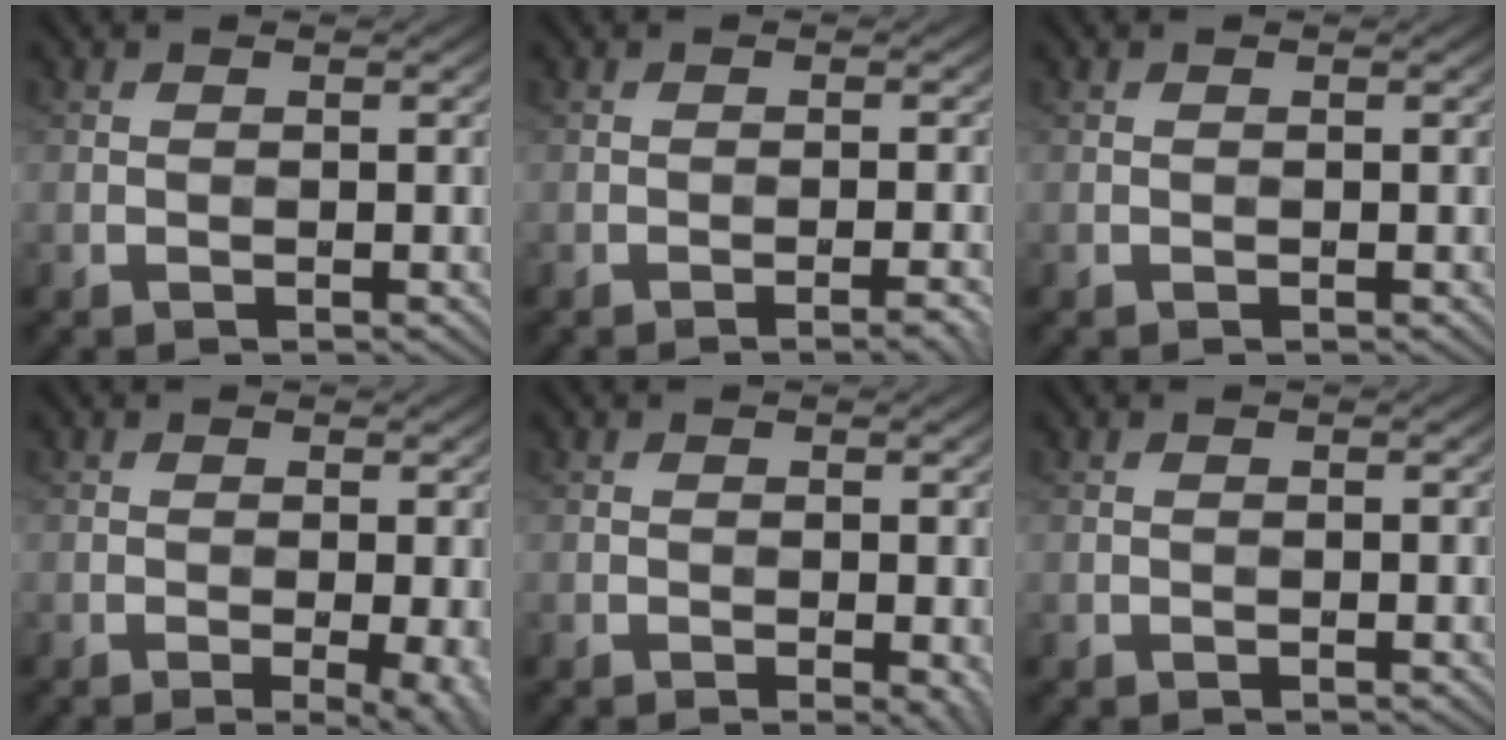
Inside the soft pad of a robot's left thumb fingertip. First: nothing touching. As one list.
[{"total": 2.2, "force": [-1.1, 0.4, 1.8], "torque": [-0.022, 0.006, -0.020]}, {"total": 0.0}, {"total": 3.1, "force": [-0.7, 0.6, 2.9], "torque": [-0.046, -0.006, -0.010]}, {"total": 1.6, "force": [-0.4, 0.5, 1.5], "torque": [-0.020, -0.006, -0.004]}, {"total": 0.0}]